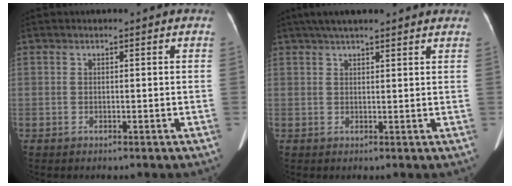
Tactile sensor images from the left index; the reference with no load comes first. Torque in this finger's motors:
{"motor_torque": [1.04, -1.07, 0.14, 0.12]}